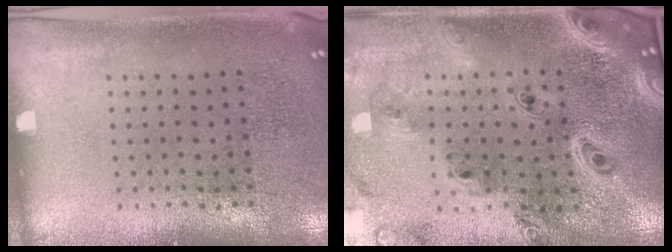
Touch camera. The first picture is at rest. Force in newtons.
{"total": 2.9, "press": 2.5, "slide": 1.6}